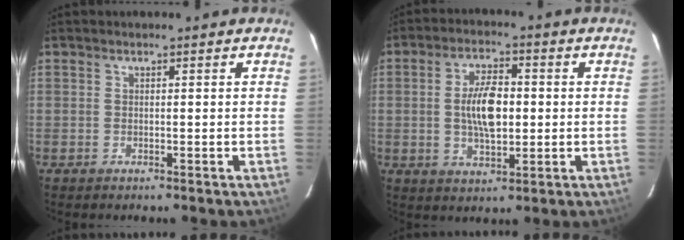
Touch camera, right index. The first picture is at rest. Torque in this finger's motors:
{"motor_torque": [2.14, 0.00, 0.49, 0.17]}